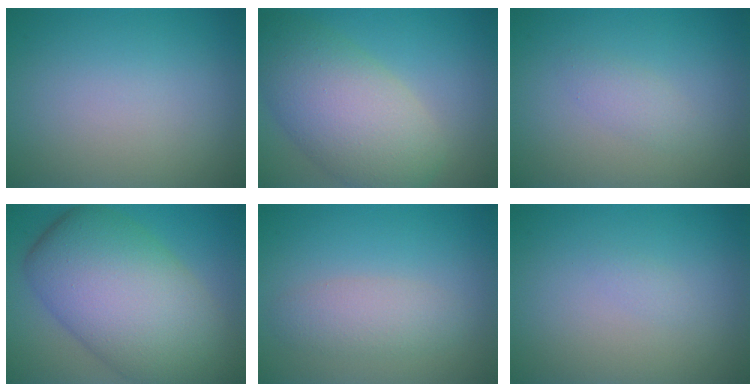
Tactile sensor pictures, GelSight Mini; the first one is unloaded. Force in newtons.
{"total": 8.6, "press": 8.6, "slide": 0.5}
{"total": 1.3, "press": 1.3, "slide": 0.1}
{"total": 13.3, "press": 13.3, "slide": 0.7}
{"total": 2.6, "press": 2.6, "slide": 0.2}
{"total": 0.5, "press": 0.5, "slide": 0.1}